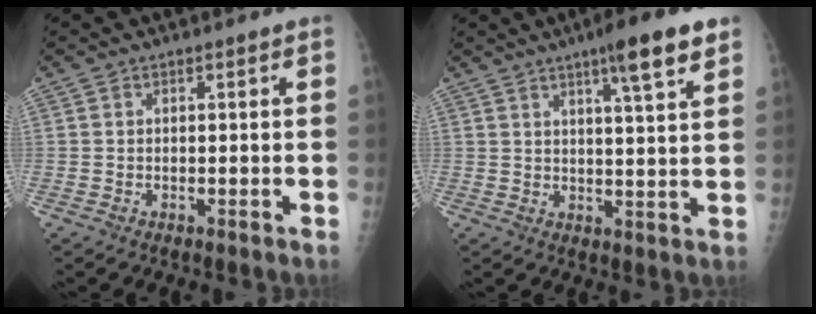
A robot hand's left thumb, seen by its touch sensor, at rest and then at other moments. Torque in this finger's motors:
{"motor_torque": [1.51, 0.66, 0.94, -0.95, 0.11]}